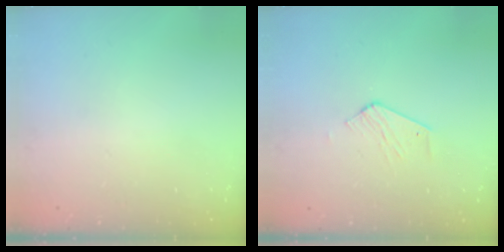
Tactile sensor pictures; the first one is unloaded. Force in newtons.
{"total": 2.6, "press": 2.6, "slide": 0.2}